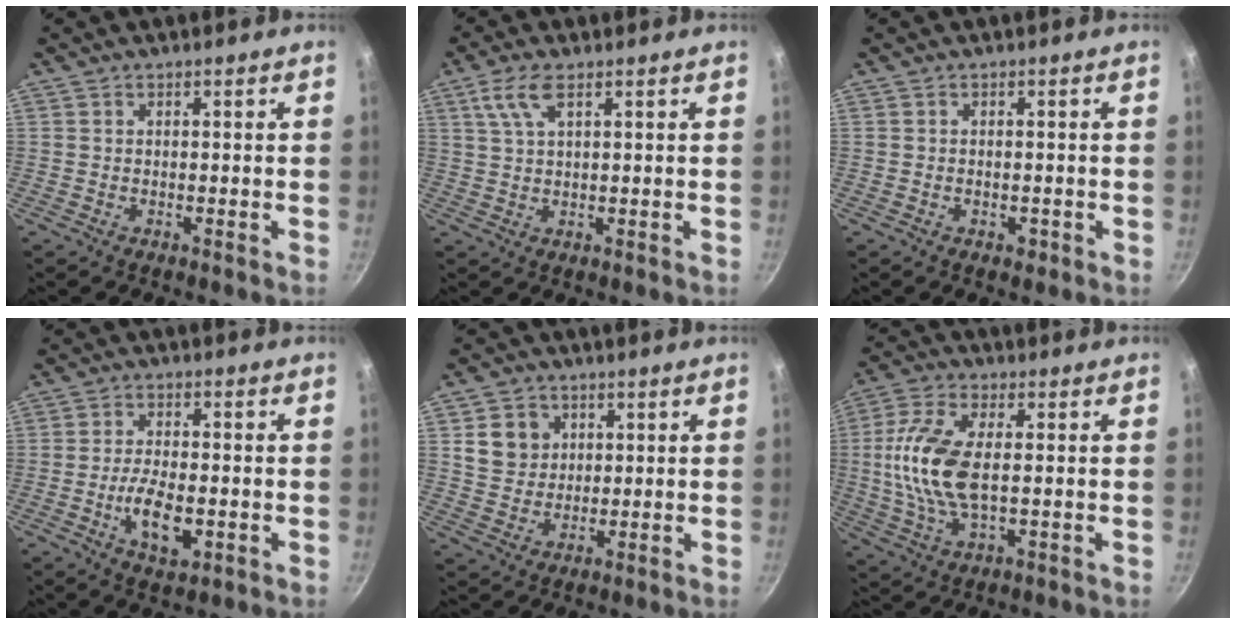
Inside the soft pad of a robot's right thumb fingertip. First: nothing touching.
{"total": 5.3, "force": [2.6, 1.7, 4.3], "torque": [-0.092, -0.002, 0.055]}
{"total": 1.6, "force": [-0.7, 1.0, 1.0], "torque": [-0.013, 0.002, -0.008]}
{"total": 7.9, "force": [-2.1, 3.6, 6.7], "torque": [-0.119, 0.008, -0.036]}
{"total": 7.1, "force": [2.1, 6.2, 2.7], "torque": [-0.018, -0.002, 0.041]}
{"total": 13.3, "force": [0.7, 6.3, 11.7], "torque": [-0.246, 0.003, 0.006]}